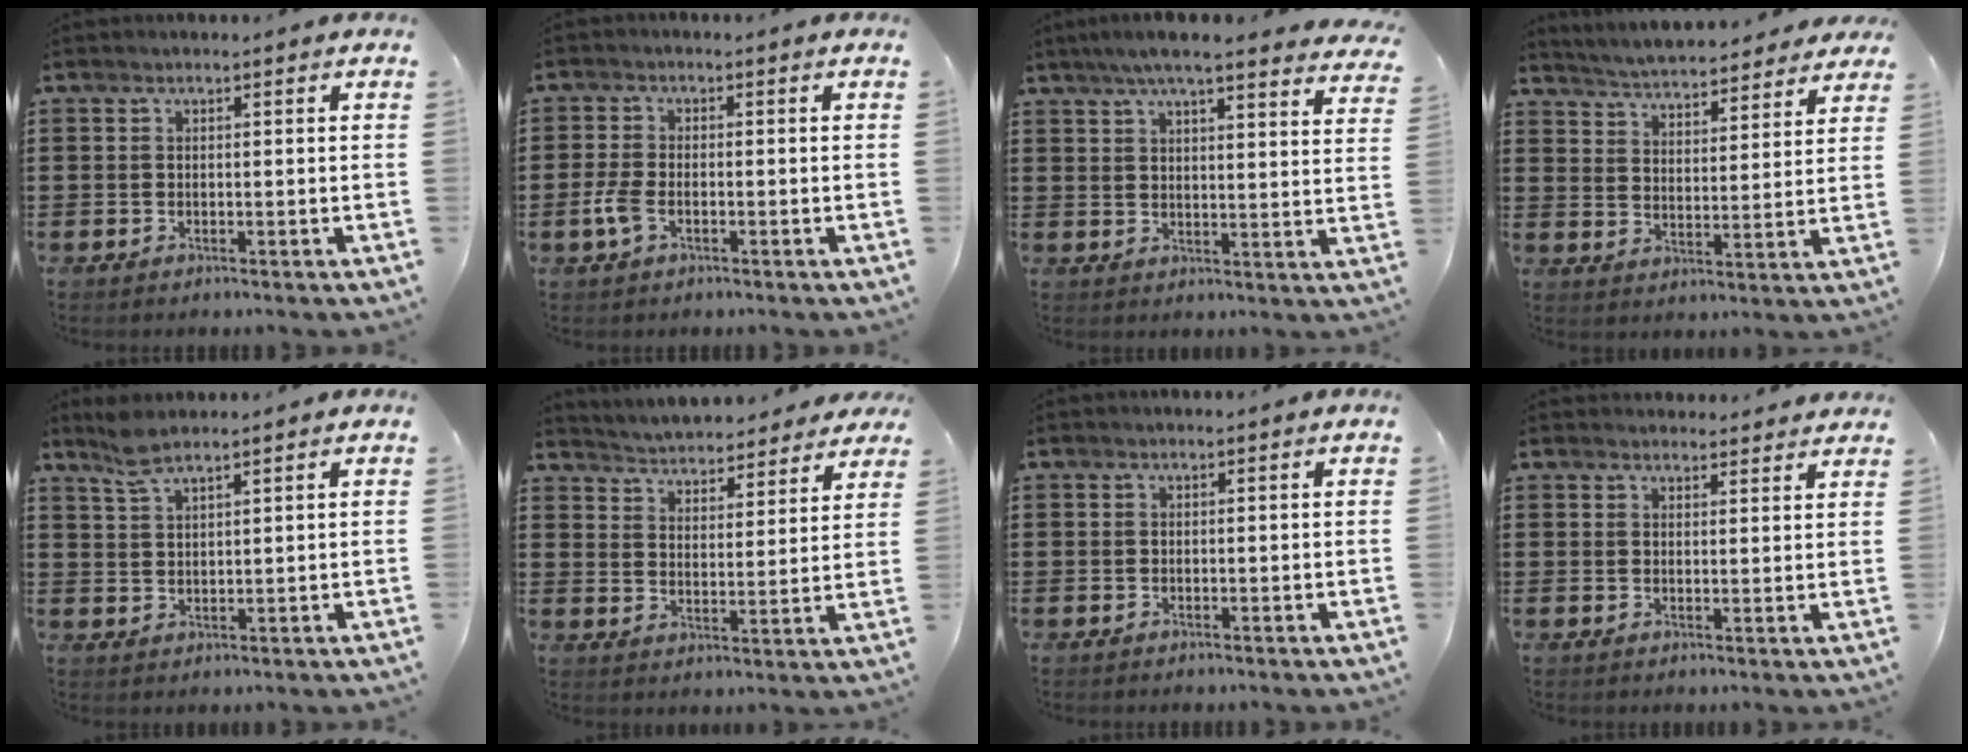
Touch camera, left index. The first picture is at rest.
{"total": 3.6, "force": [-1.5, 1.7, 2.7], "torque": [-0.076, -0.006, -0.033]}
{"total": 6.2, "force": [5.3, 0.1, 3.2], "torque": [-0.077, -0.016, 0.094]}
{"total": 4.6, "force": [4.6, 0.0, 0.4], "torque": [-0.034, -0.033, 0.076]}
{"total": 3.8, "force": [3.1, 0.6, 2.2], "torque": [-0.051, 0.001, 0.057]}
{"total": 4.4, "force": [4.4, 0.1, 0.0], "torque": [-0.025, -0.033, 0.072]}
{"total": 0.0}
{"total": 2.5, "force": [2.5, 0.3, -0.1], "torque": [-0.005, -0.006, 0.048]}